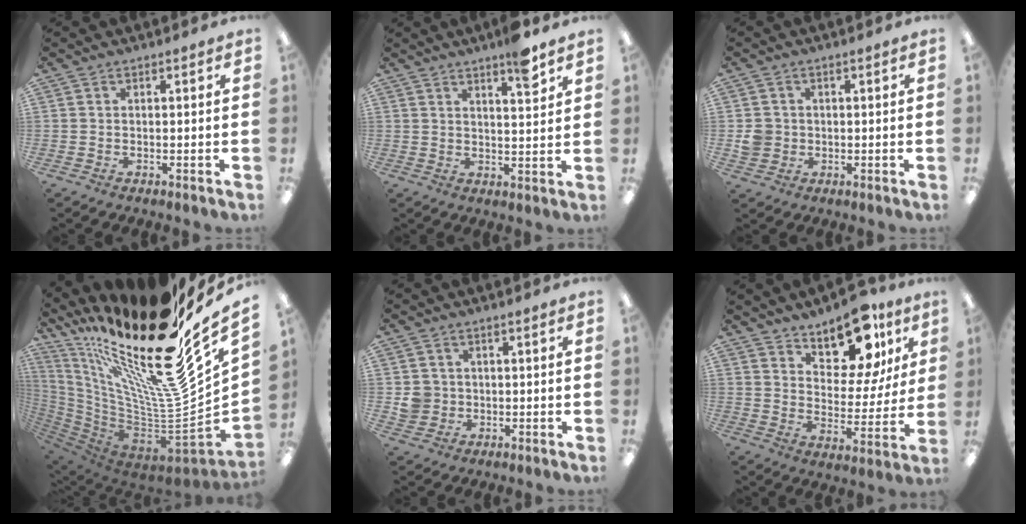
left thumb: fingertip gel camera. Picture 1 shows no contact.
{"total": 6.6, "force": [5.1, 1.2, 4.1], "torque": [-0.055, -0.031, 0.081]}
{"total": 4.0, "force": [-0.1, 3.9, 0.9], "torque": [-0.014, 0.007, 0.000]}
{"total": 28.7, "force": [17.0, 7.2, 21.9], "torque": [-0.298, -0.179, 0.294]}
{"total": 4.5, "force": [0.3, 4.4, 0.9], "torque": [-0.009, 0.006, 0.006]}
{"total": 15.2, "force": [11.2, 7.1, 7.4], "torque": [-0.097, -0.071, 0.196]}